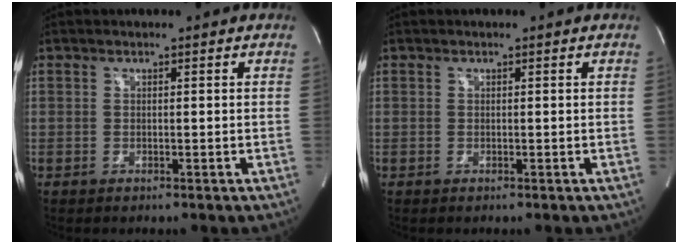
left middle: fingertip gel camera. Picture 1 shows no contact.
{"total": 0.0}